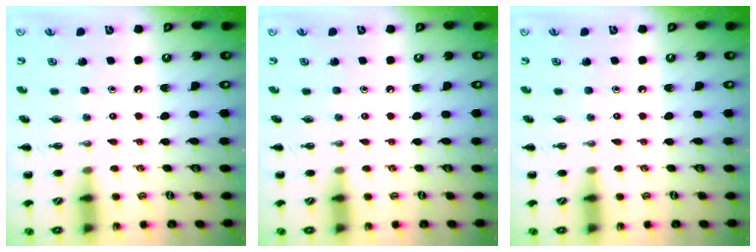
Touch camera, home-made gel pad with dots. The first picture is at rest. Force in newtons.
{"total": 0.0}
{"total": 0.0}